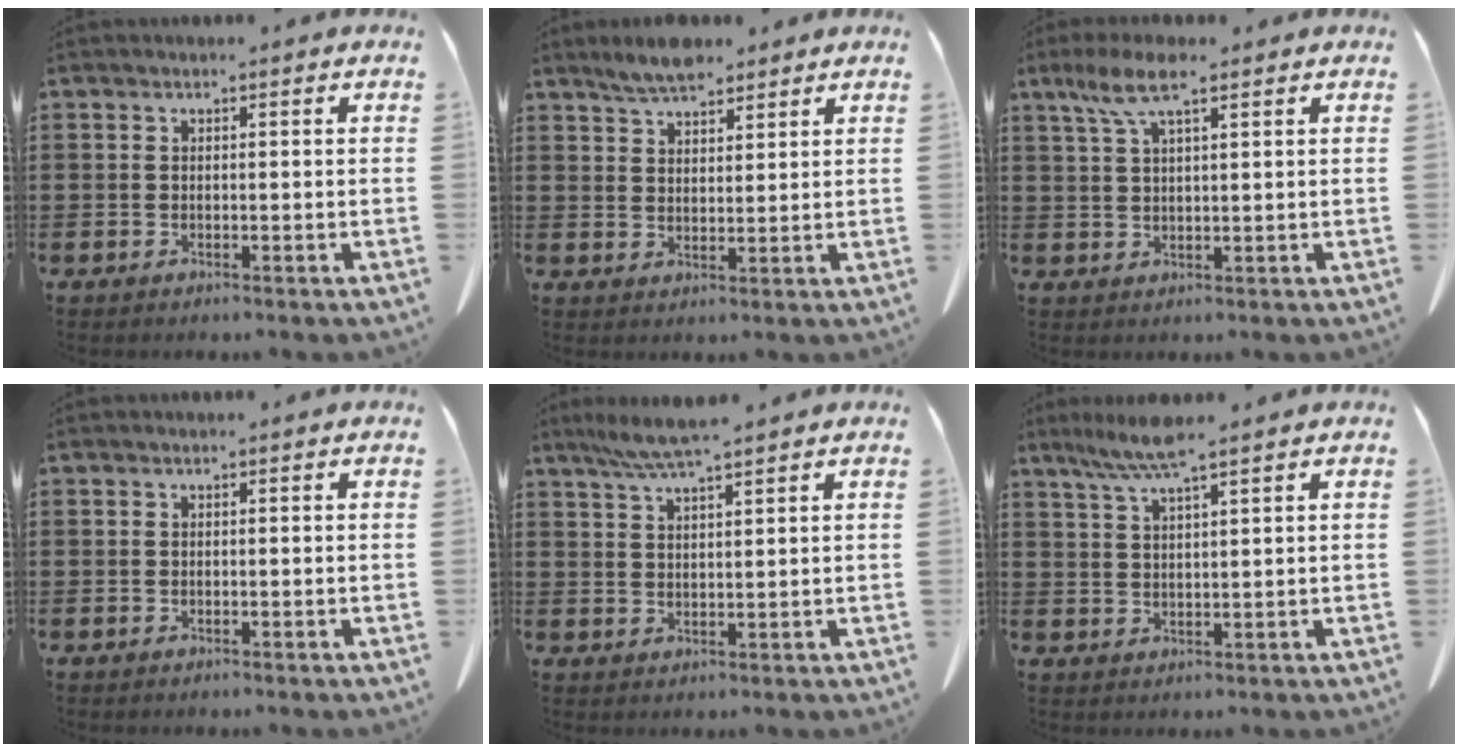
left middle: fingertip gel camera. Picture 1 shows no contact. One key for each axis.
{"total": 4.4, "fx": 4.0, "fy": 1.2, "fz": 1.4, "tx": -0.039, "ty": -0.006, "tz": 0.075}
{"total": 6.3, "fx": 3.5, "fy": 1.4, "fz": 5.0, "tx": -0.104, "ty": 0.007, "tz": 0.062}
{"total": 0.0}
{"total": 4.8, "fx": 3.9, "fy": -0.1, "fz": 2.7, "tx": -0.064, "ty": -0.005, "tz": 0.070}
{"total": 5.5, "fx": 4.0, "fy": 0.2, "fz": 3.7, "tx": -0.082, "ty": -0.007, "tz": 0.071}